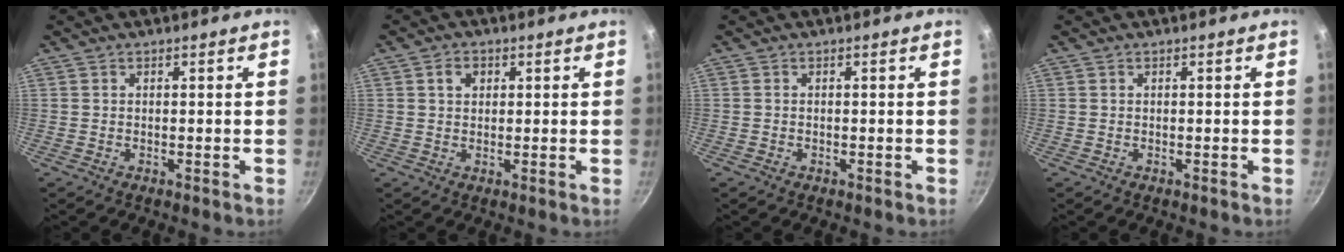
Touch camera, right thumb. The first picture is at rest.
{"total": 3.0, "force": [1.0, 2.3, 1.6], "torque": [-0.016, 0.002, 0.015]}
{"total": 0.0}
{"total": 0.0}